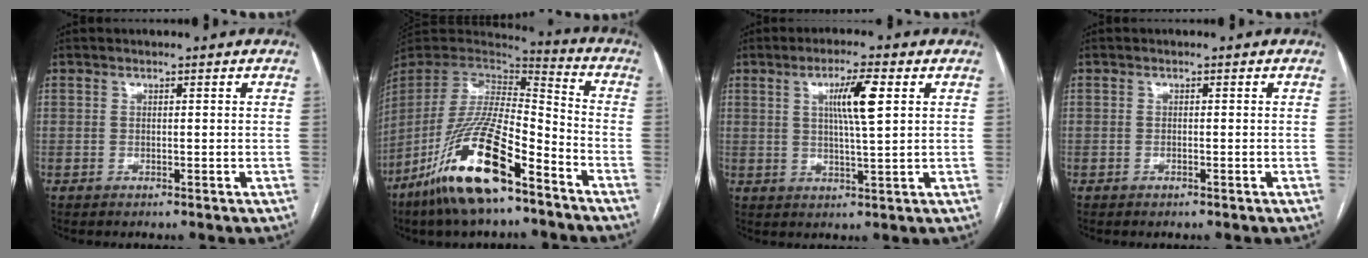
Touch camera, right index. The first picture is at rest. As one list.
[{"total": 20.7, "force": [-12.9, 4.7, 15.5], "torque": [-0.326, -0.031, -0.239]}, {"total": 6.8, "force": [2.1, 0.2, 6.5], "torque": [-0.116, 0.001, 0.036]}, {"total": 0.0}]